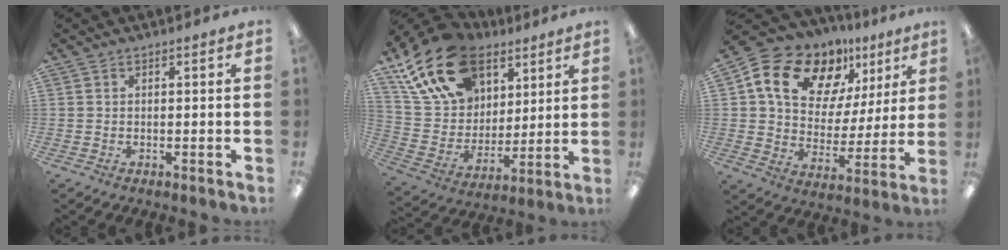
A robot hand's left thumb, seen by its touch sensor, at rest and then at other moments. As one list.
[{"total": 21.2, "force": [12.8, 13.7, 9.9], "torque": [-0.193, -0.049, 0.241]}, {"total": 17.5, "force": [10.5, 11.3, 8.2], "torque": [-0.152, -0.047, 0.192]}]